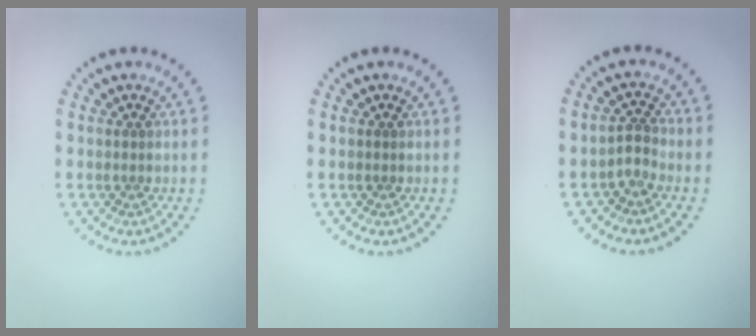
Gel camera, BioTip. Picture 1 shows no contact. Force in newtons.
{"total": 0.0}
{"total": 1.4, "press": 0.9, "slide": 1.0}